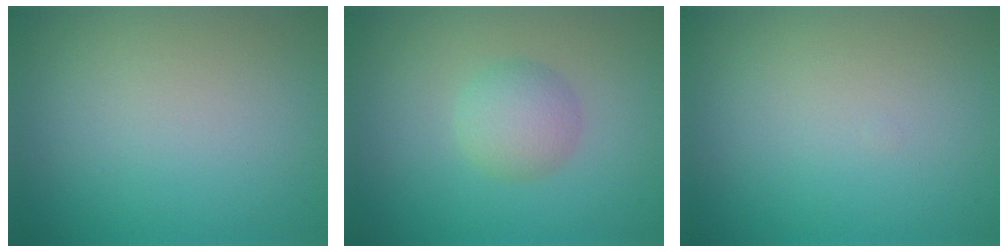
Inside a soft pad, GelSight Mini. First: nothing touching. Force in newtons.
{"total": 2.7, "press": 2.7, "slide": 0.1}
{"total": 0.0}